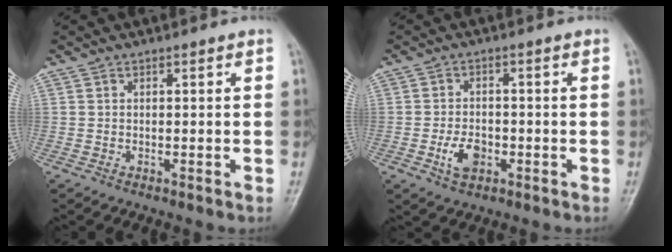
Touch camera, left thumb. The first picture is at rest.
{"total": 5.0, "force": [-1.7, 3.2, 3.3], "torque": [-0.053, 0.007, -0.030]}